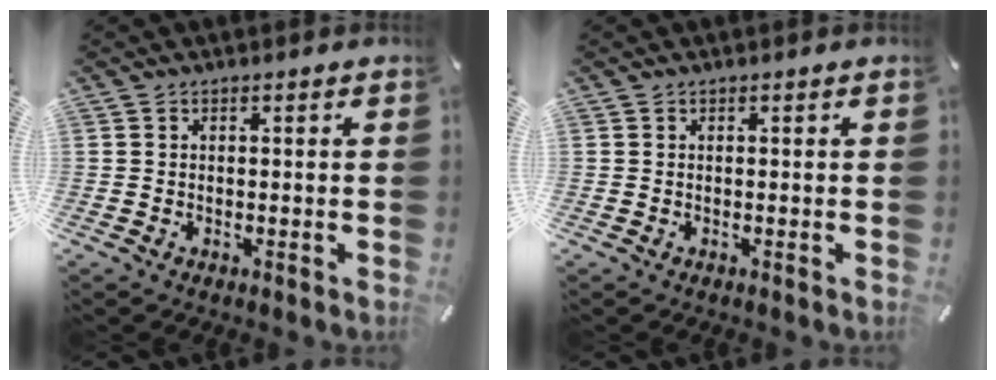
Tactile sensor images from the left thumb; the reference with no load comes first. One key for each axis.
{"total": 0.0}